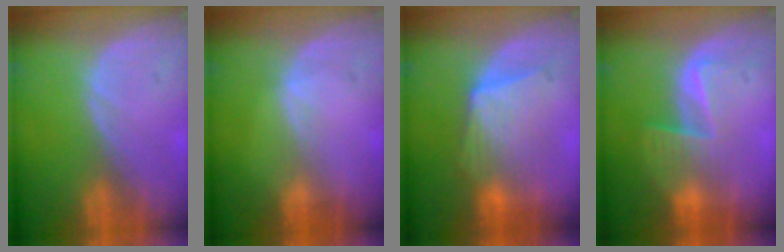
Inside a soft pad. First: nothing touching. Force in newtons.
{"total": 0.9, "press": 0.8, "slide": 0.2}
{"total": 7.4, "press": 7.4, "slide": 0.4}
{"total": 6.7, "press": 5.5, "slide": 3.7}